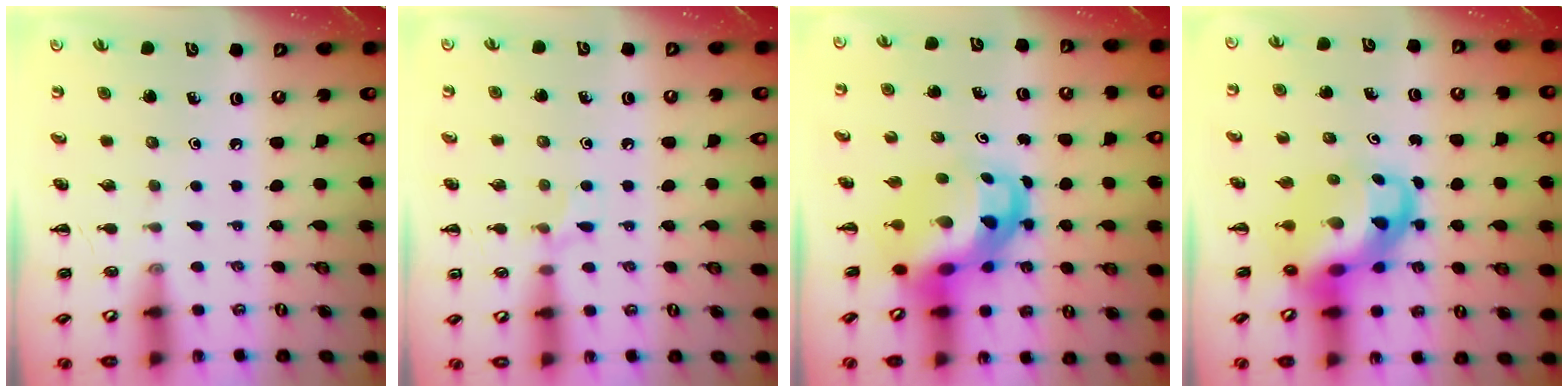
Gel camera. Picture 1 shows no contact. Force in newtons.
{"total": 5.5, "press": 5.2, "slide": 2.0}
{"total": 7.9, "press": 7.5, "slide": 2.3}
{"total": 8.4, "press": 8.1, "slide": 2.3}